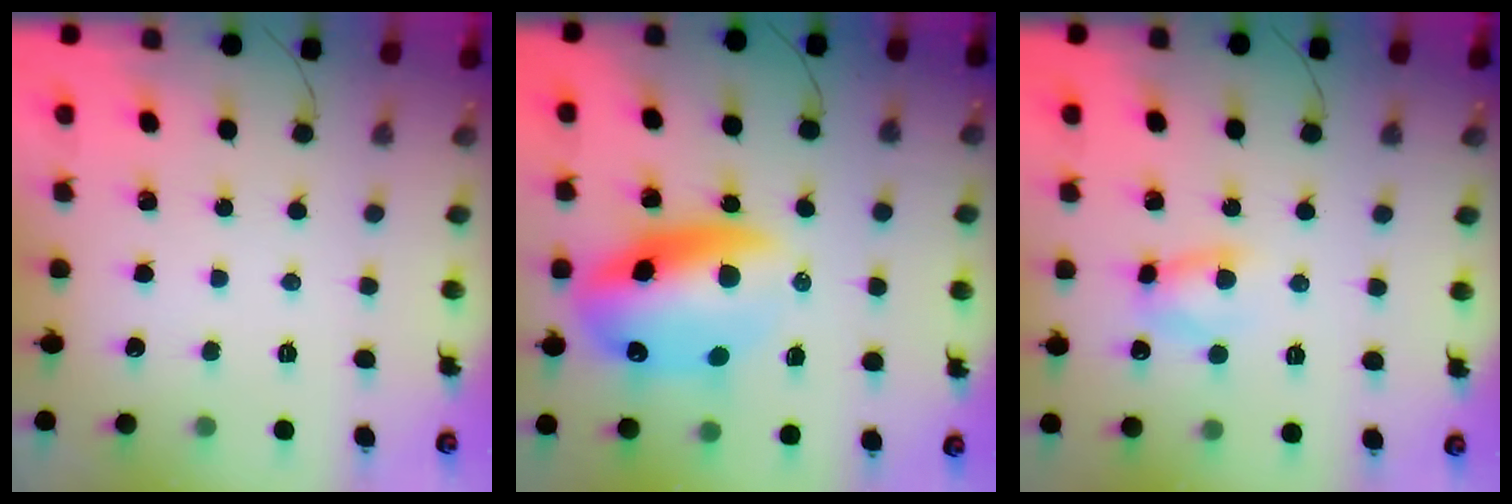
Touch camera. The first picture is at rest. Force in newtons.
{"total": 17.6, "press": 17.0, "slide": 4.3}
{"total": 5.1, "press": 5.1, "slide": 0.2}